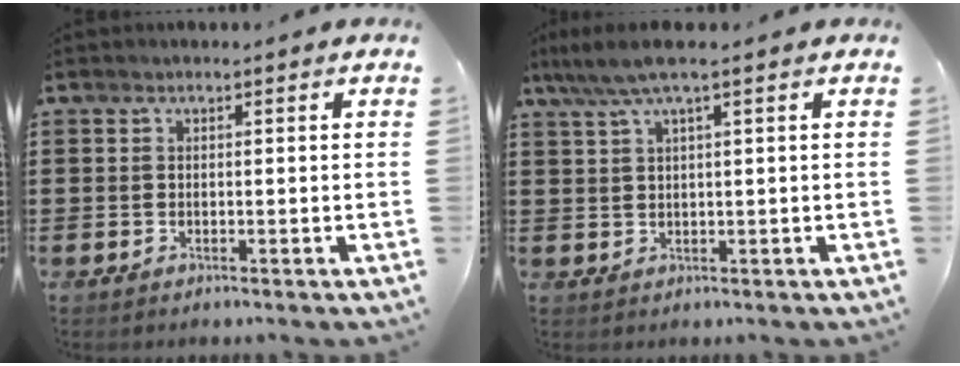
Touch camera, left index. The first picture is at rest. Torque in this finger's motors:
{"motor_torque": [1.62, -0.52, 0.56, 0.16]}